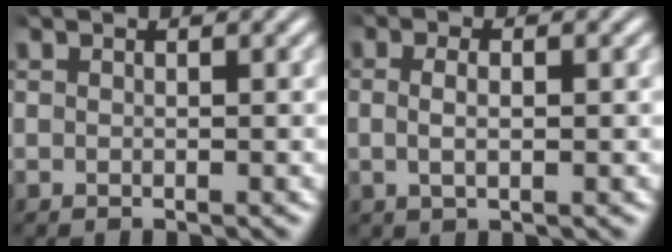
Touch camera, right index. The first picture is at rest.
{"total": 2.0, "force": [-0.1, 0.6, 1.9], "torque": [-0.040, -0.006, 0.004]}